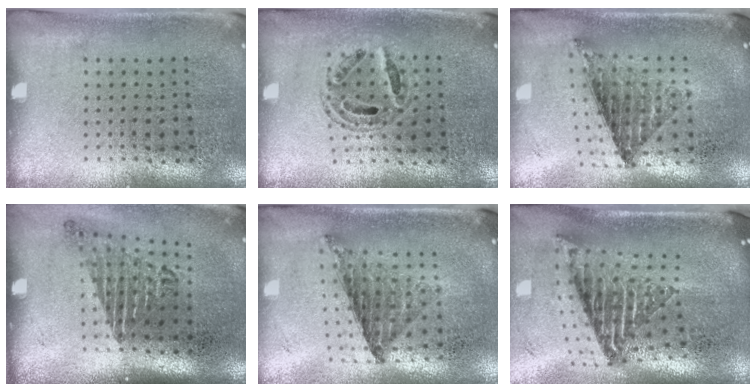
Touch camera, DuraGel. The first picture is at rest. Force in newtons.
{"total": 0.7, "press": 0.7, "slide": 0.2}
{"total": 0.9, "press": 0.9, "slide": 0.0}
{"total": 1.8, "press": 1.3, "slide": 1.3}
{"total": 0.7, "press": 0.7, "slide": 0.1}
{"total": 2.6, "press": 1.6, "slide": 2.0}